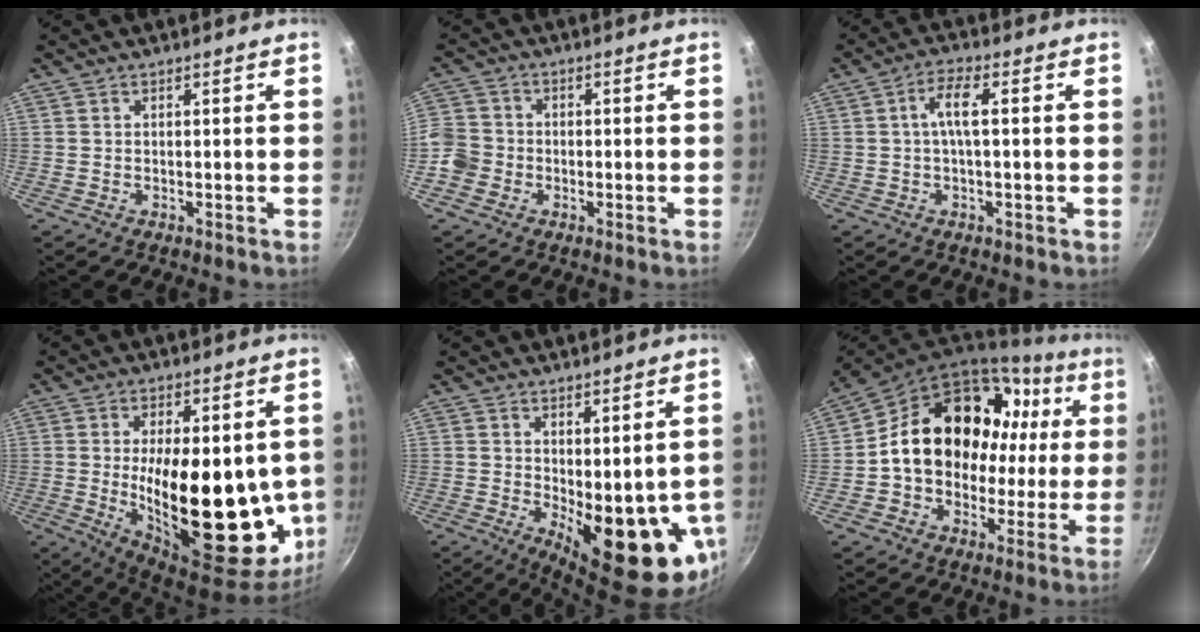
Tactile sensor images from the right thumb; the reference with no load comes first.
{"total": 6.9, "force": [-2.3, 6.0, 2.4], "torque": [-0.034, 0.029, -0.059]}
{"total": 4.9, "force": [0.3, 1.3, 4.7], "torque": [-0.101, 0.016, 0.001]}
{"total": 25.5, "force": [-1.2, 11.4, 22.7], "torque": [-0.315, -0.027, -0.004]}
{"total": 13.8, "force": [-0.7, 5.9, 12.5], "torque": [-0.146, -0.028, 0.009]}
{"total": 22.1, "force": [2.7, 17.0, 13.8], "torque": [-0.197, 0.050, 0.046]}